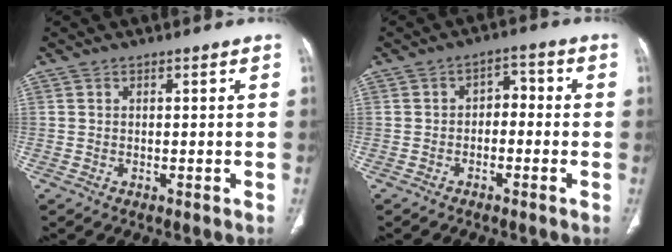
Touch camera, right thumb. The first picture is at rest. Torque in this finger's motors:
{"motor_torque": [-0.57, -0.32, -0.24, 0.11, 0.01]}